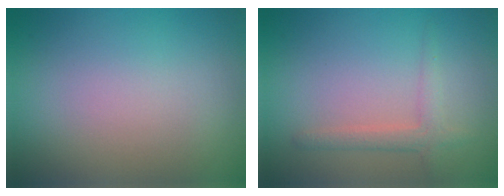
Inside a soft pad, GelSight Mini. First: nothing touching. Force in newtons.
{"total": 2.0, "press": 1.9, "slide": 0.1}